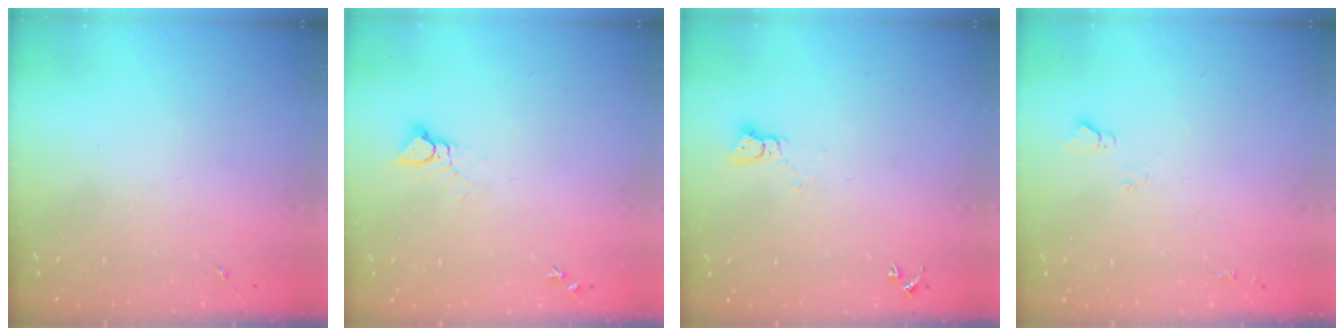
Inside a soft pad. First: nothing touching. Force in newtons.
{"total": 3.7, "press": 3.7, "slide": 0.3}
{"total": 3.3, "press": 3.3, "slide": 0.1}
{"total": 4.9, "press": 4.9, "slide": 0.6}